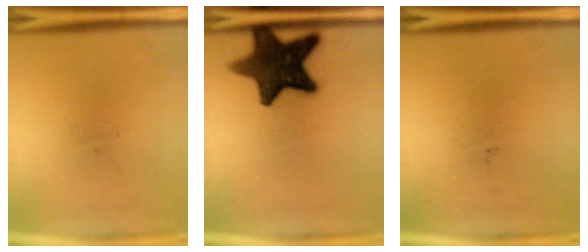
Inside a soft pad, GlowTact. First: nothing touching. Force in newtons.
{"total": 14.8}
{"total": 0.0}